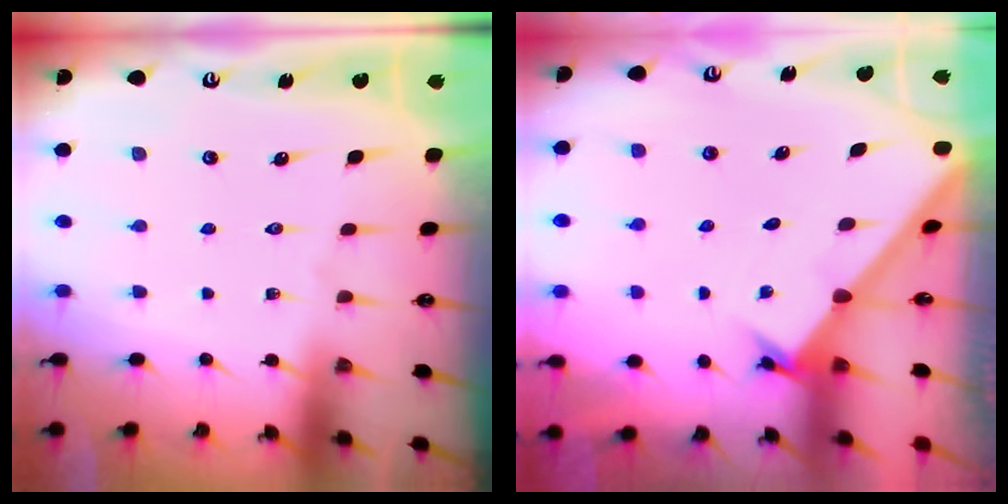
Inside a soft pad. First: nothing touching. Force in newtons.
{"total": 1.6, "press": 1.6, "slide": 0.1}